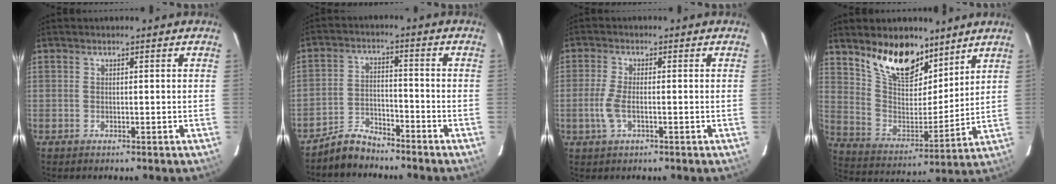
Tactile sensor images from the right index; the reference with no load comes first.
{"total": 5.6, "force": [-5.3, 1.9, 0.6], "torque": [-0.022, 0.019, -0.096]}
{"total": 4.6, "force": [-1.4, 1.6, 4.2], "torque": [-0.096, -0.002, -0.028]}
{"total": 16.2, "force": [11.5, 7.7, 8.5], "torque": [-0.162, 0.003, 0.215]}